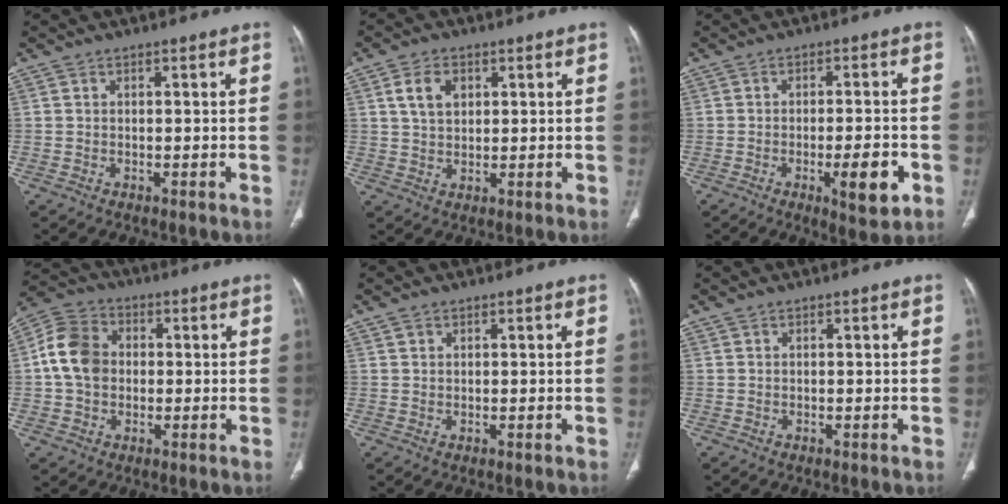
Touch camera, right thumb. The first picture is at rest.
{"total": 5.6, "force": [2.0, 3.8, 3.5], "torque": [-0.050, -0.005, 0.037]}
{"total": 7.9, "force": [-2.9, 2.0, 7.0], "torque": [-0.099, 0.003, -0.037]}
{"total": 9.8, "force": [0.4, 7.9, 5.8], "torque": [-0.093, 0.024, -0.002]}
{"total": 1.1, "force": [0.7, 0.8, 0.3], "torque": [0.000, -0.004, 0.013]}
{"total": 0.0}